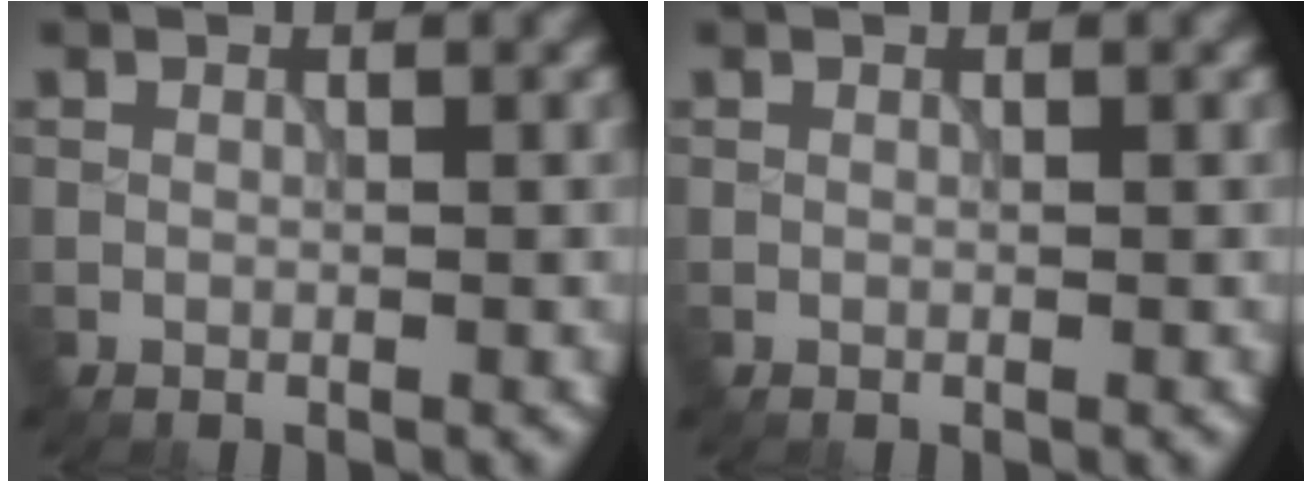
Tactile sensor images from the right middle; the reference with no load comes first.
{"total": 0.0}